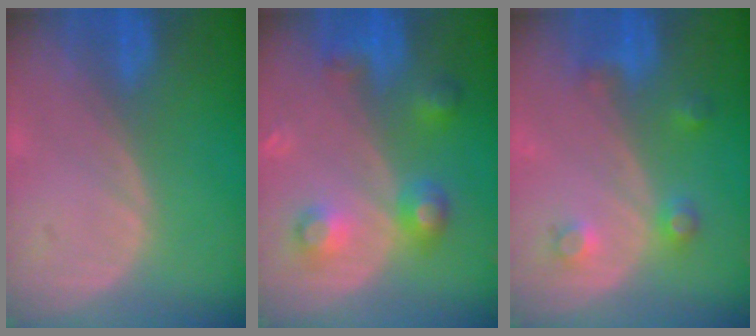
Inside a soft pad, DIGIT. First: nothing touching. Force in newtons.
{"total": 5.9, "press": 5.8, "slide": 0.4}
{"total": 3.6, "press": 3.4, "slide": 1.3}